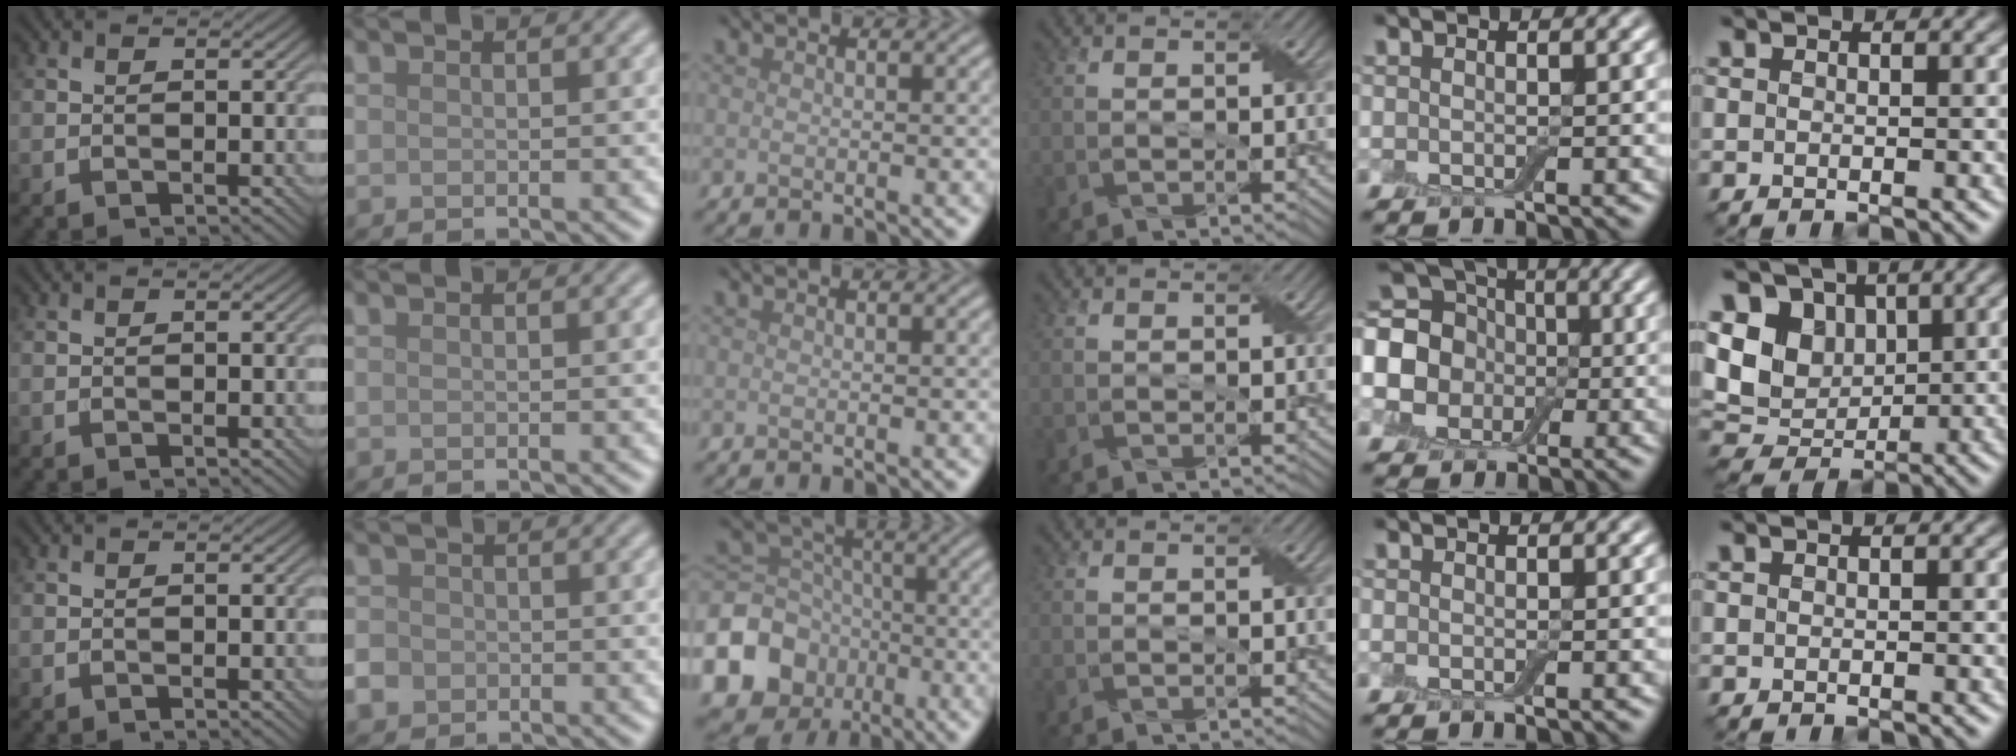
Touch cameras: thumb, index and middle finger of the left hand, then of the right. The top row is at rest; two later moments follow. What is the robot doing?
{"motion": "fold", "object": "aluminum foil"}